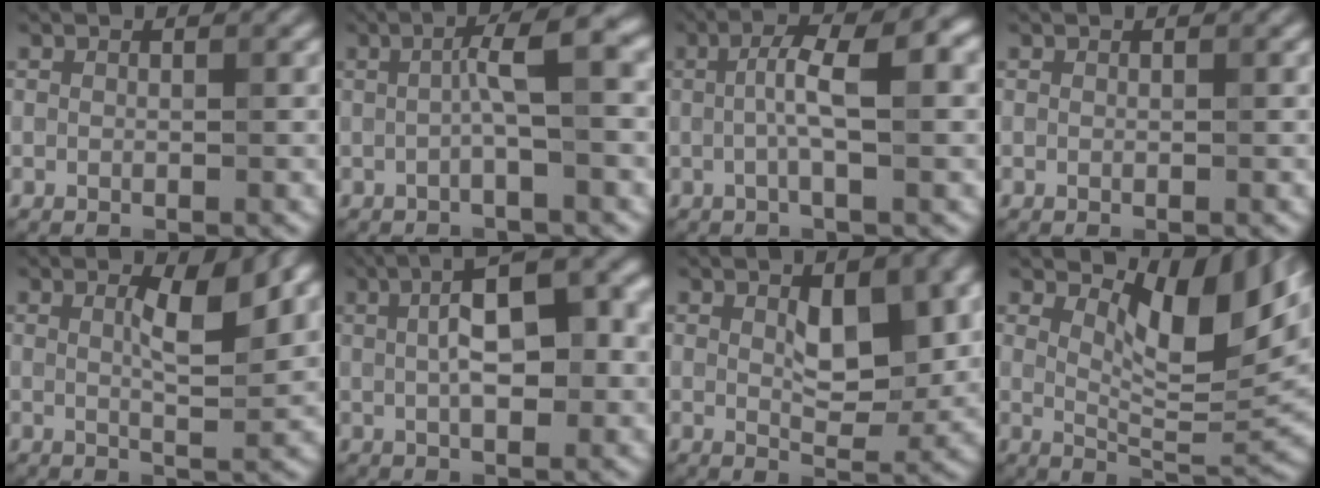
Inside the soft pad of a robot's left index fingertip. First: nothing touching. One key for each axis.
{"total": 4.0, "fx": 0.0, "fy": 0.5, "fz": 4.0, "tx": -0.064, "ty": 0.015, "tz": -0.006}
{"total": 4.9, "fx": 0.2, "fy": 1.0, "fz": 4.8, "tx": -0.084, "ty": 0.011, "tz": 0.001}
{"total": 0.0}
{"total": 3.9, "fx": 1.3, "fy": 0.8, "fz": 3.6, "tx": -0.056, "ty": 0.000, "tz": 0.020}
{"total": 8.9, "fx": 1.6, "fy": 3.4, "fz": 8.1, "tx": -0.123, "ty": 0.017, "tz": 0.017}
{"total": 5.2, "fx": 1.3, "fy": 2.3, "fz": 4.4, "tx": -0.068, "ty": -0.004, "tz": 0.025}
{"total": 7.9, "fx": 3.7, "fy": 2.7, "fz": 6.4, "tx": -0.094, "ty": -0.007, "tz": 0.061}